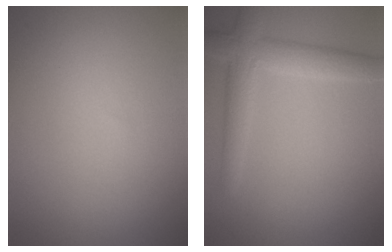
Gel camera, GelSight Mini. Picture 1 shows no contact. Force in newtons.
{"total": 3.8, "press": 3.8, "slide": 0.1}